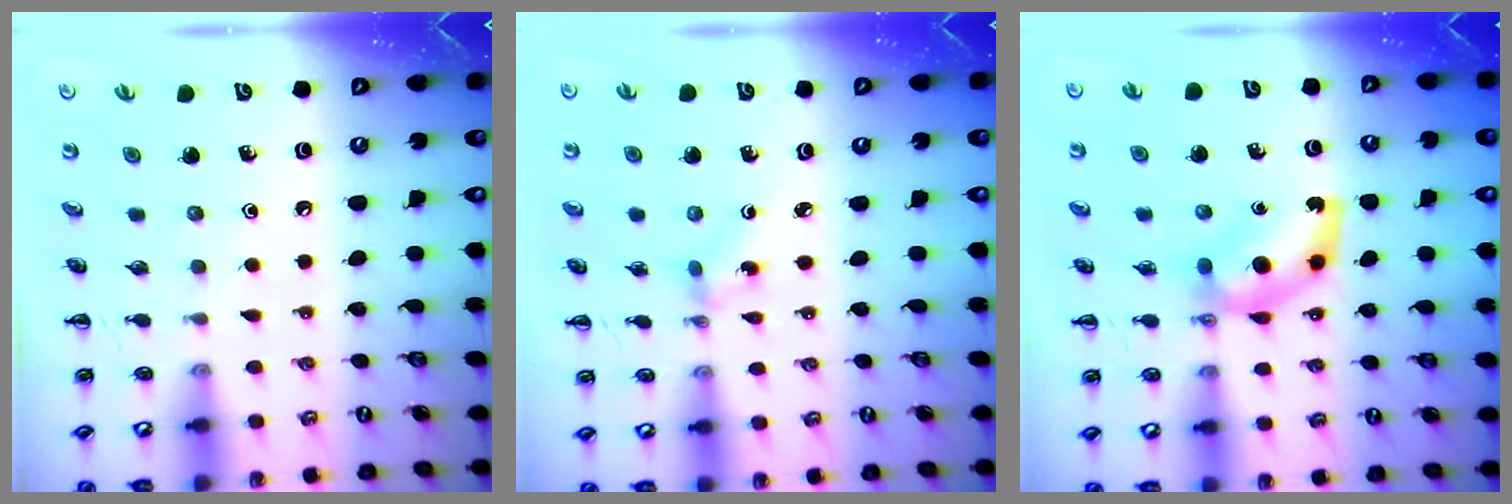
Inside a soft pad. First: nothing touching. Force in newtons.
{"total": 1.7, "press": 1.6, "slide": 0.7}
{"total": 7.4, "press": 7.4, "slide": 0.8}